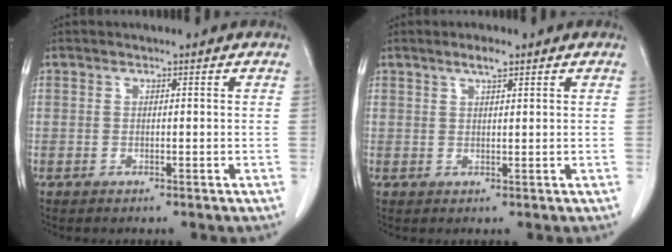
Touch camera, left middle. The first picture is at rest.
{"total": 2.1, "force": [1.5, 0.3, 1.5], "torque": [-0.030, 0.003, 0.027]}